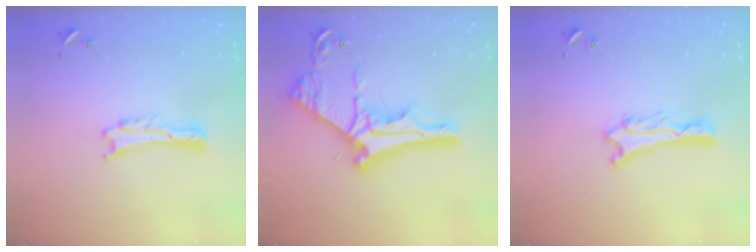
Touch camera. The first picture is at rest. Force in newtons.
{"total": 11.8, "press": 11.7, "slide": 1.2}
{"total": 1.2, "press": 1.1, "slide": 0.1}